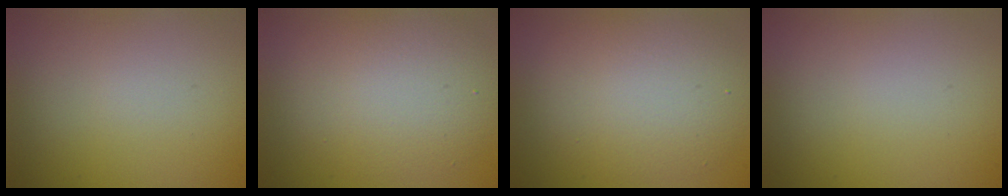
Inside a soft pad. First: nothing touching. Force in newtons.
{"total": 5.8, "press": 5.8, "slide": 0.2}
{"total": 6.2, "press": 6.2, "slide": 0.2}
{"total": 0.0}